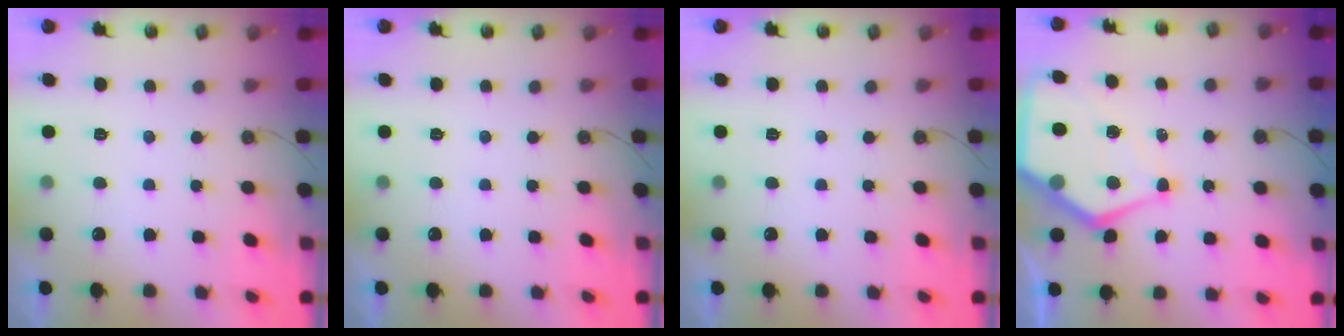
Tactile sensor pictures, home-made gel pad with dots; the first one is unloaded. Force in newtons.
{"total": 0.0}
{"total": 0.0}
{"total": 15.3, "press": 15.3, "slide": 1.5}